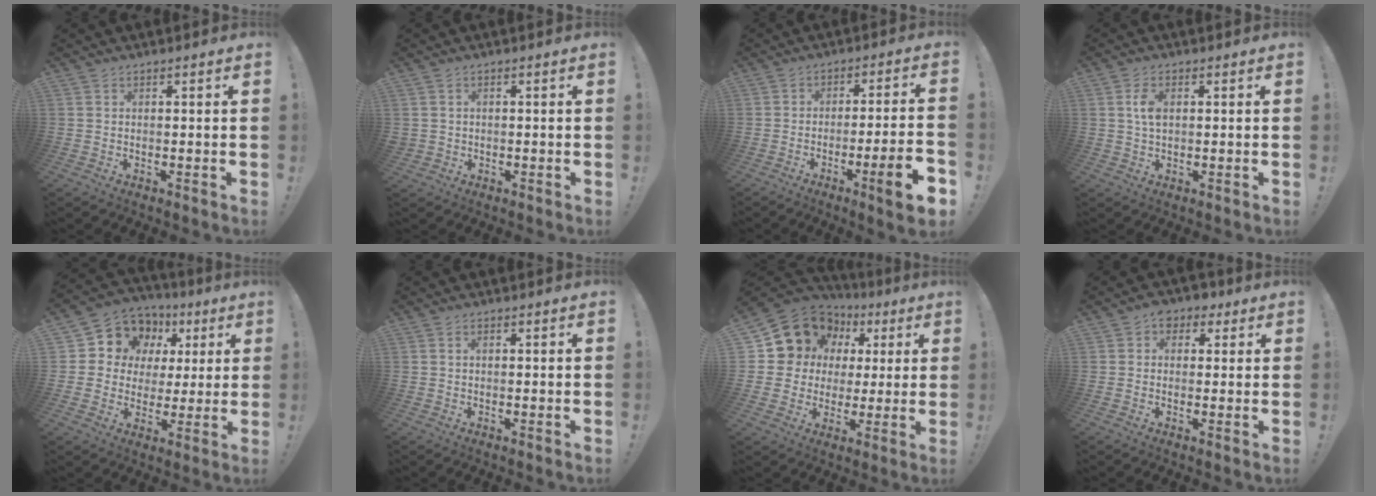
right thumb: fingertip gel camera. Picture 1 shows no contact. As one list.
[{"total": 1.6, "force": [0.3, 1.5, 0.5], "torque": [-0.014, 0.005, 0.007]}, {"total": 11.6, "force": [-5.1, 0.8, 10.4], "torque": [-0.153, 0.013, -0.074]}, {"total": 4.3, "force": [0.9, 2.4, 3.4], "torque": [-0.067, 0.000, 0.012]}, {"total": 10.0, "force": [4.3, 8.7, 2.6], "torque": [-0.048, -0.033, 0.091]}, {"total": 0.9, "force": [0.4, 0.5, 0.7], "torque": [-0.023, 0.006, 0.008]}, {"total": 13.7, "force": [6.7, 11.3, 4.1], "torque": [-0.066, -0.043, 0.144]}, {"total": 4.8, "force": [1.5, 4.1, 2.1], "torque": [-0.018, 0.001, 0.024]}]